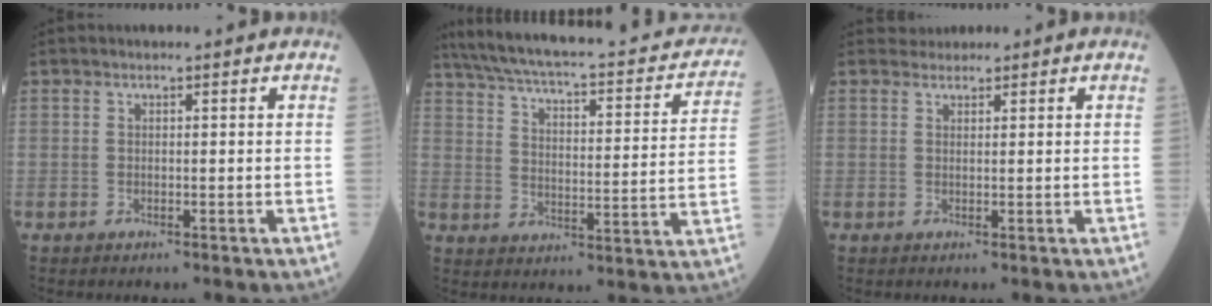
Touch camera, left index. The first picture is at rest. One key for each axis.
{"total": 24.8, "fx": 20.4, "fy": 6.8, "fz": 12.3, "tx": -0.190, "ty": 0.008, "tz": 0.260}
{"total": 1.3, "fx": 1.1, "fy": 0.5, "fz": -0.3, "tx": 0.001, "ty": 0.011, "tz": 0.016}